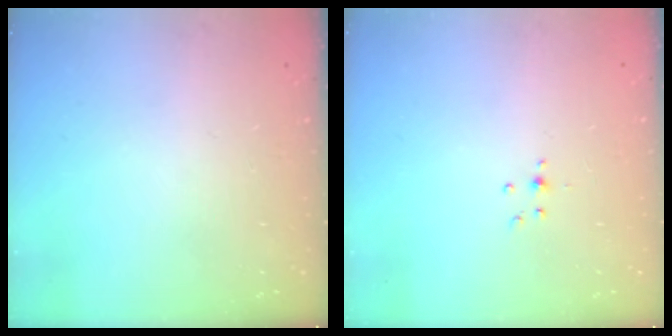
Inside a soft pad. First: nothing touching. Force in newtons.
{"total": 2.9, "press": 2.8, "slide": 0.7}